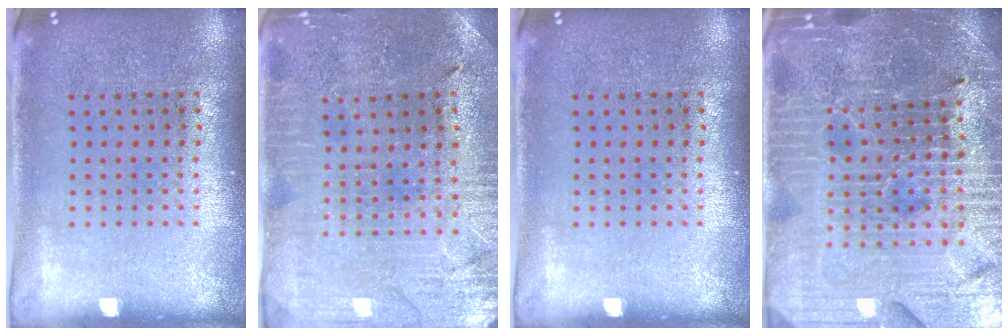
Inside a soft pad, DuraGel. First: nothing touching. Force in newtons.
{"total": 1.0, "press": 0.9, "slide": 0.2}
{"total": 0.0}
{"total": 5.2, "press": 4.8, "slide": 1.8}